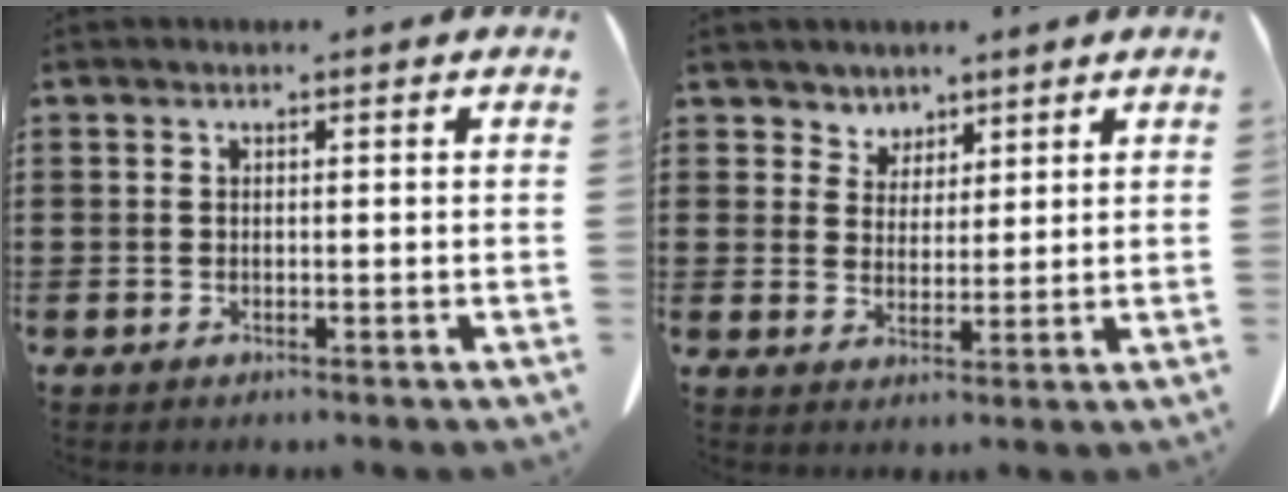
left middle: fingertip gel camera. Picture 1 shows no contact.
{"total": 3.9, "force": [3.2, 2.3, -0.2], "torque": [-0.015, -0.001, 0.060]}